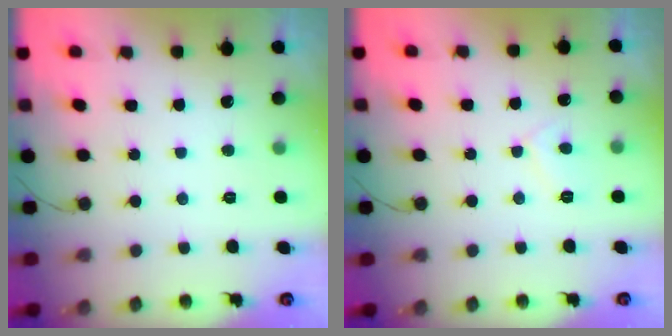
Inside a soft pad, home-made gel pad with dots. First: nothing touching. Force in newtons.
{"total": 5.5, "press": 5.5, "slide": 0.6}